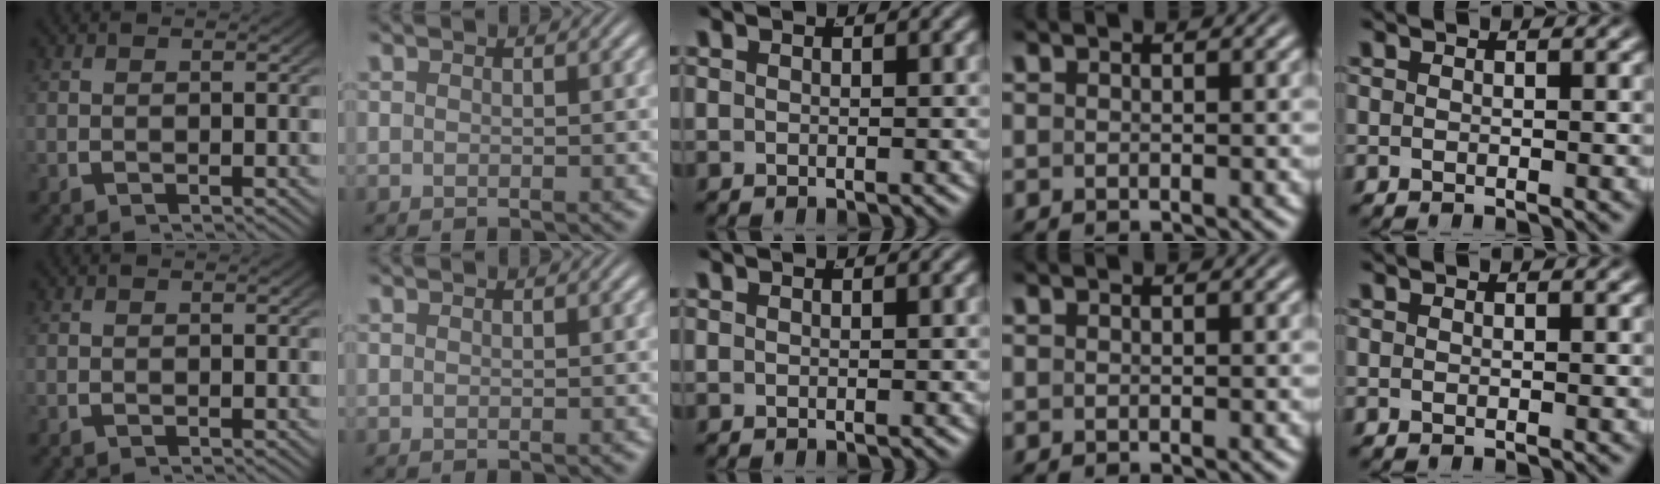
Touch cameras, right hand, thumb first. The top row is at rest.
{}